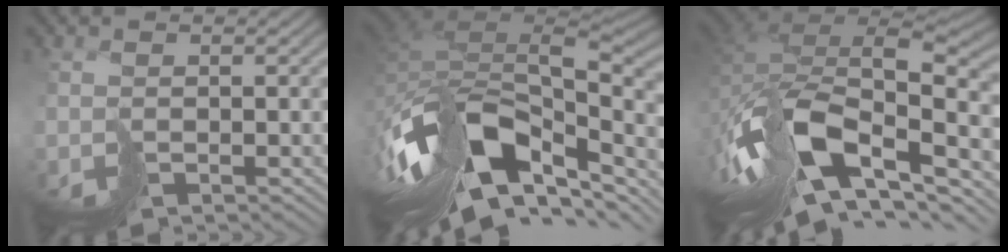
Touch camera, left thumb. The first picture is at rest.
{"total": 19.3, "force": [-6.9, 10.3, 14.8], "torque": [-0.327, -0.016, -0.117]}
{"total": 17.4, "force": [-7.0, 9.0, 13.2], "torque": [-0.298, -0.013, -0.128]}